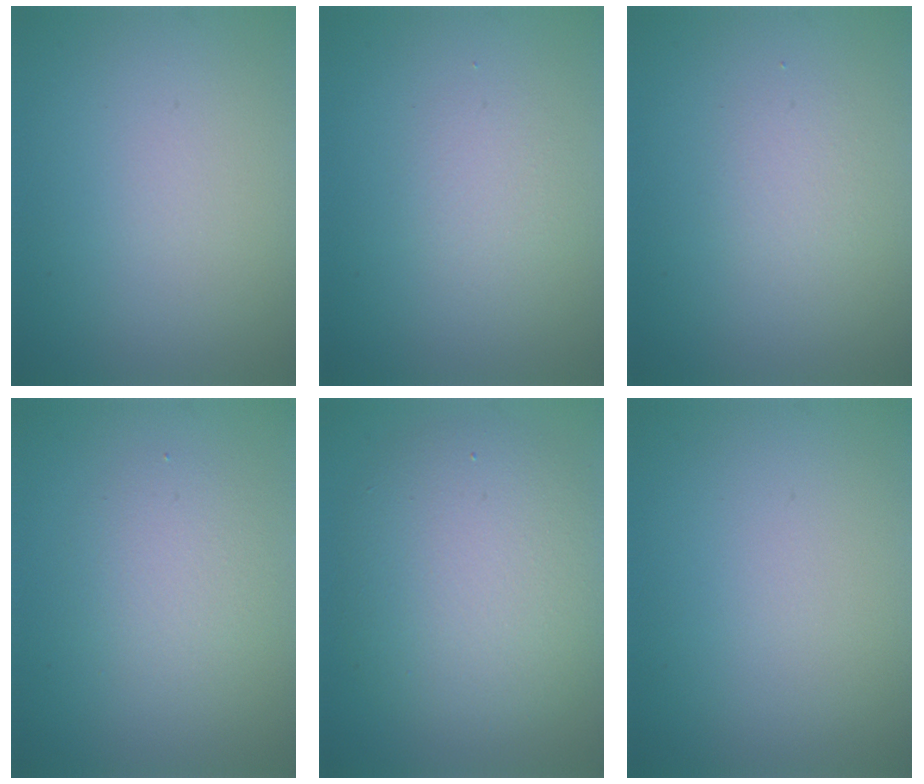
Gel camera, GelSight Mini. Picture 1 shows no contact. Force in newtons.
{"total": 1.4, "press": 1.4, "slide": 0.0}
{"total": 1.3, "press": 1.3, "slide": 0.0}
{"total": 2.5, "press": 2.5, "slide": 0.2}
{"total": 7.5, "press": 7.5, "slide": 0.8}
{"total": 0.0}